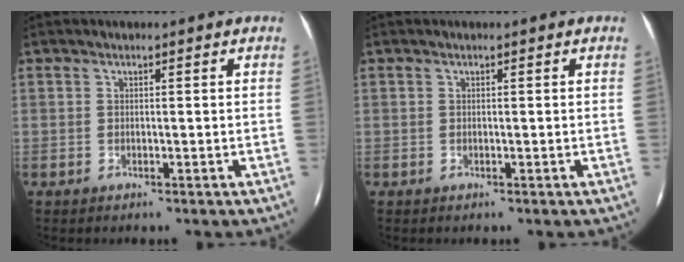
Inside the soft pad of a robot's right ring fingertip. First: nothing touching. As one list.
[{"total": 0.0}]